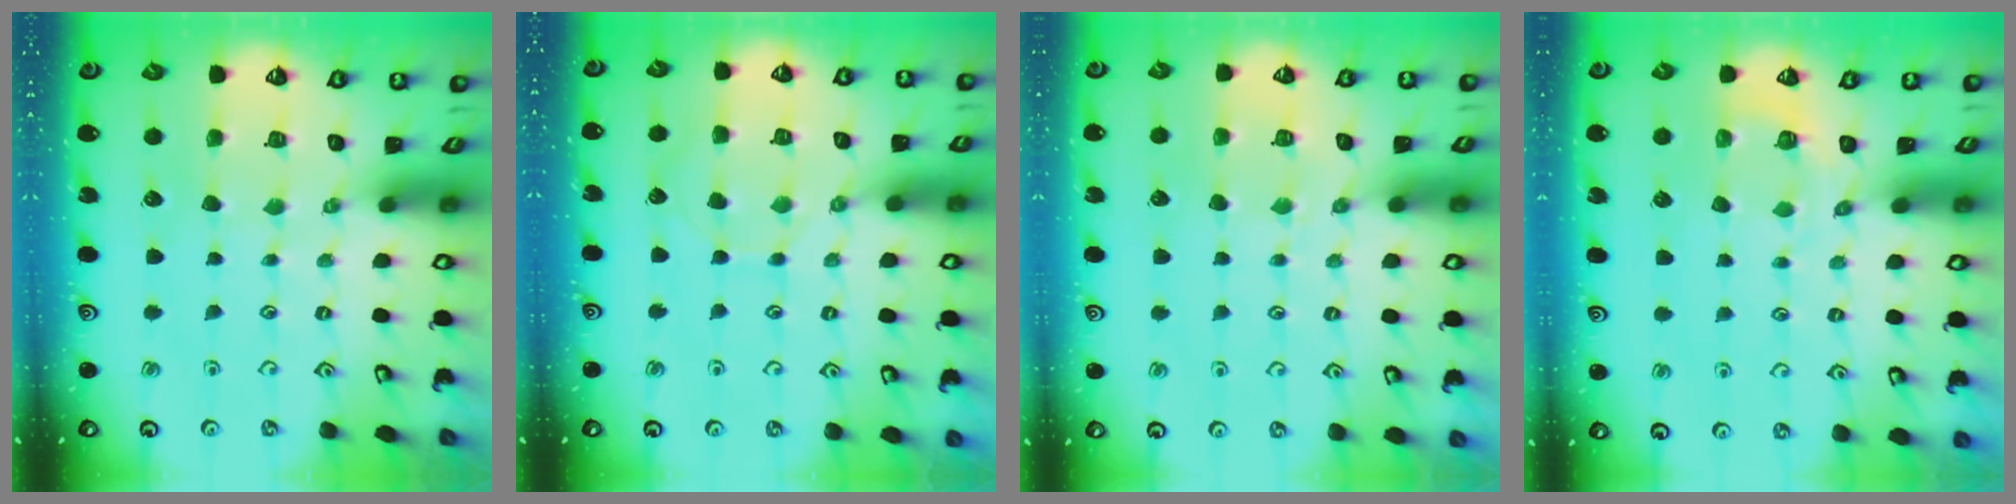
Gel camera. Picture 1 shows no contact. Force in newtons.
{"total": 5.0, "press": 4.9, "slide": 0.6}
{"total": 5.0, "press": 5.0, "slide": 0.6}
{"total": 2.3, "press": 1.7, "slide": 1.6}